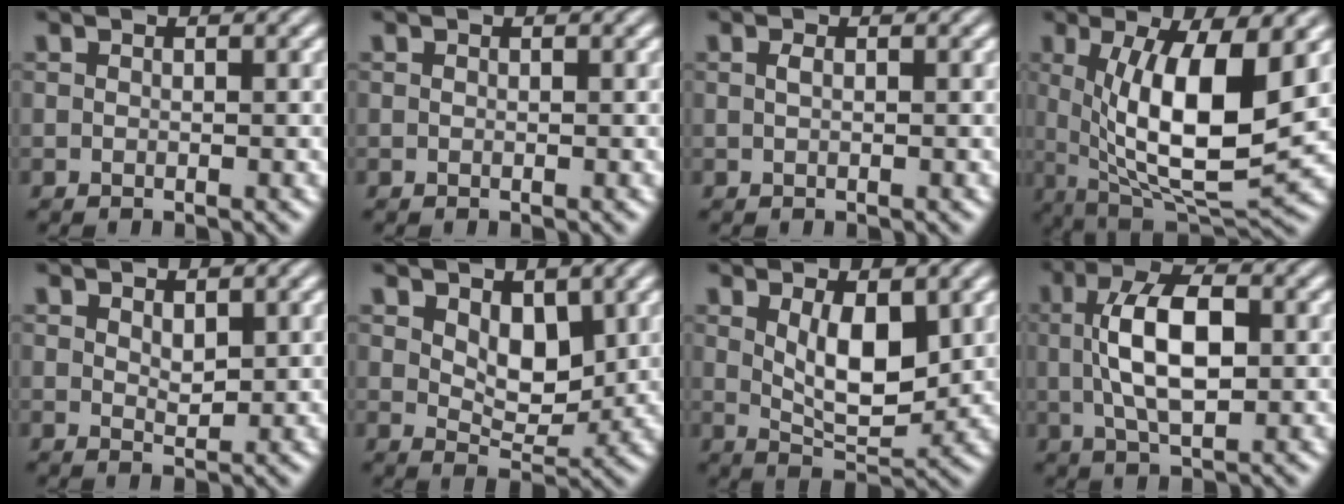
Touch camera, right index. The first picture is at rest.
{"total": 0.0}
{"total": 1.0, "force": [-0.1, -0.9, 0.2], "torque": [0.000, -0.003, 0.002]}
{"total": 10.7, "force": [0.1, 4.6, 9.7], "torque": [-0.168, -0.045, 0.032]}
{"total": 1.4, "force": [1.0, -0.7, 0.7], "torque": [0.002, -0.010, 0.027]}
{"total": 3.0, "force": [2.0, 0.5, 2.2], "torque": [-0.017, -0.017, 0.043]}
{"total": 4.9, "force": [1.3, 1.3, 4.5], "torque": [-0.065, -0.021, 0.034]}
{"total": 5.7, "force": [0.6, 1.8, 5.3], "torque": [-0.090, -0.002, 0.018]}